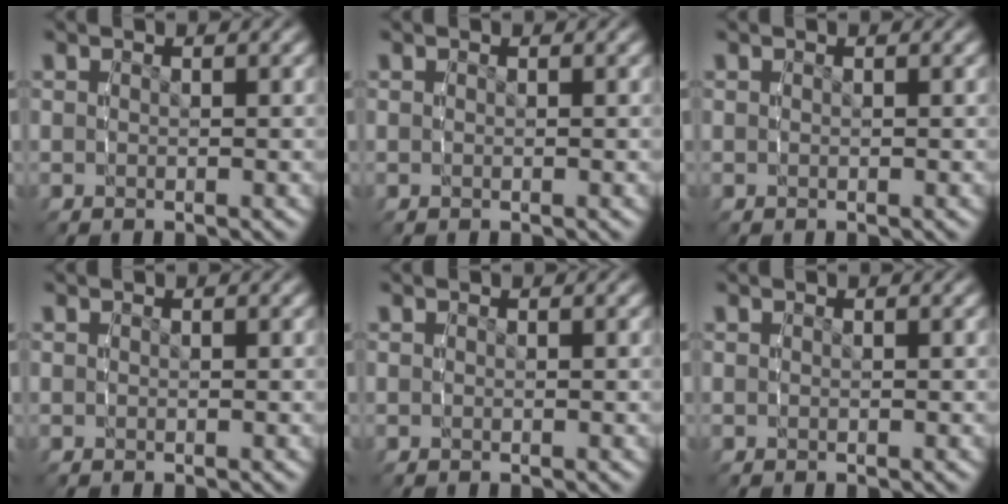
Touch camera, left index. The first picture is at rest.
{"total": 0.0}
{"total": 0.0}
{"total": 0.0}
{"total": 0.0}
{"total": 0.0}